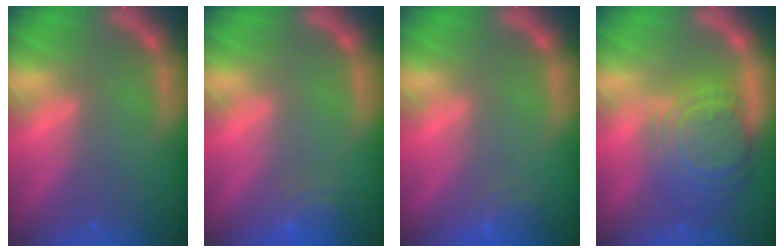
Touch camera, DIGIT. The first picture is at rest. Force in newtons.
{"total": 4.0}
{"total": 2.5}
{"total": 9.5}